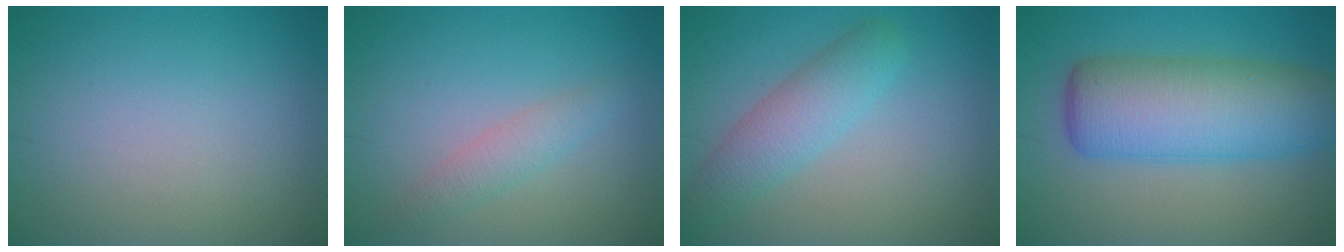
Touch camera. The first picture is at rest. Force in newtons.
{"total": 1.9, "press": 1.9, "slide": 0.1}
{"total": 3.7, "press": 3.7, "slide": 0.2}
{"total": 9.1, "press": 9.1, "slide": 0.5}